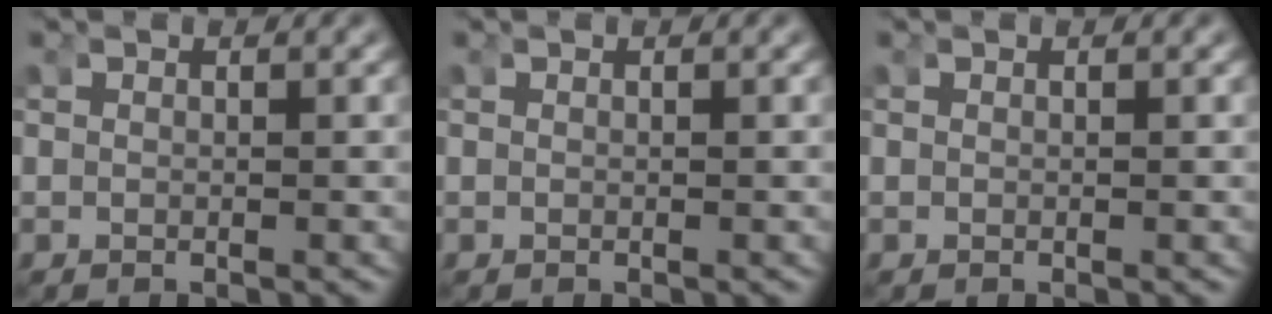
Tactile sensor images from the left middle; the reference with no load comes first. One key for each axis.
{"total": 0.0}
{"total": 0.0}